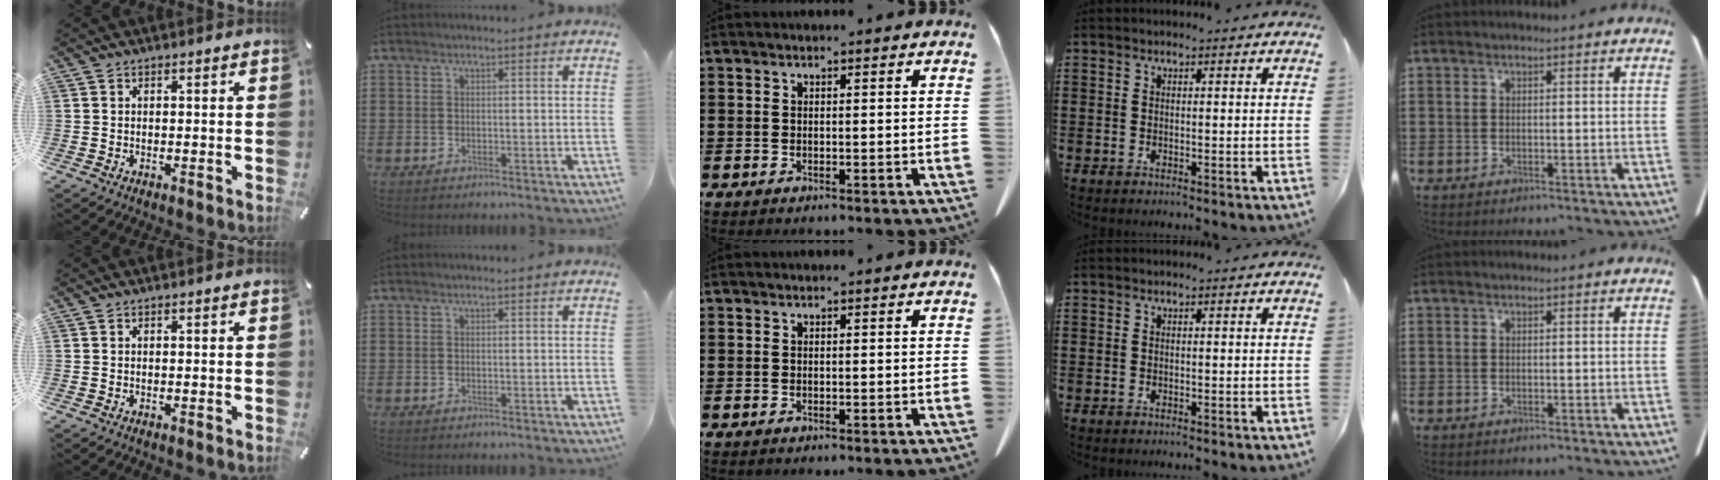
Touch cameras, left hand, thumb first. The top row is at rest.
{}